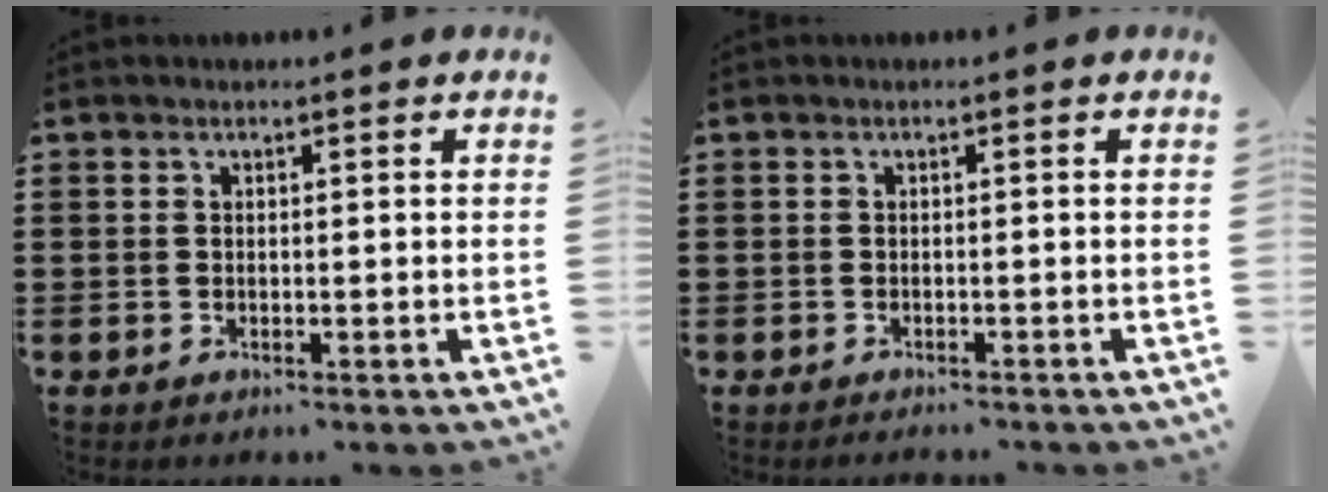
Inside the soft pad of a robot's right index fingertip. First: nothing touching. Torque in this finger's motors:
{"motor_torque": [-0.38, 0.27, -0.03, -0.06]}